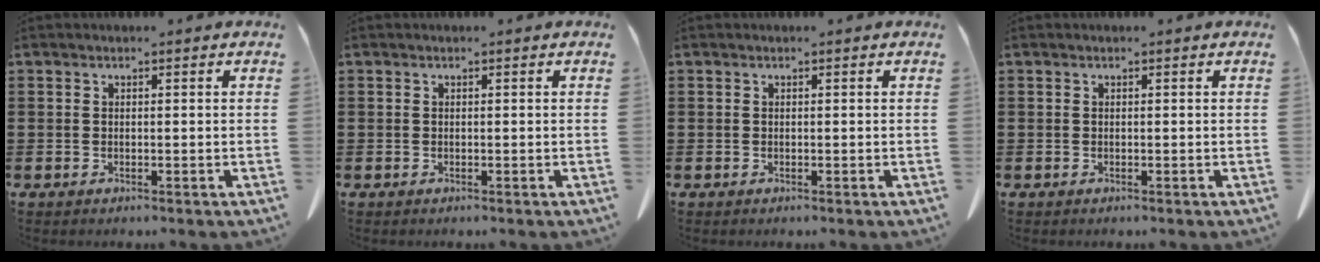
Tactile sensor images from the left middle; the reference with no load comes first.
{"total": 0.0}
{"total": 0.0}
{"total": 0.0}